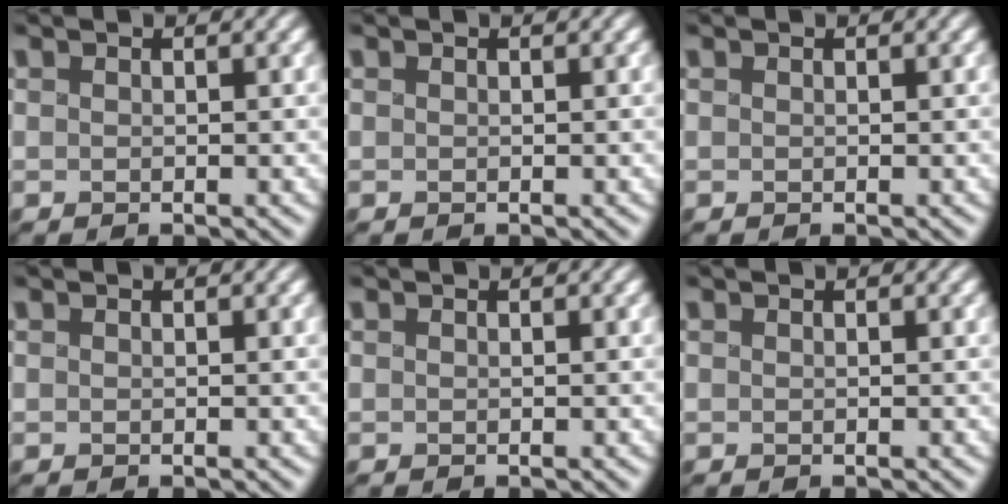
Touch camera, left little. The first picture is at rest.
{"total": 0.0}
{"total": 0.0}
{"total": 0.0}
{"total": 0.0}
{"total": 0.0}